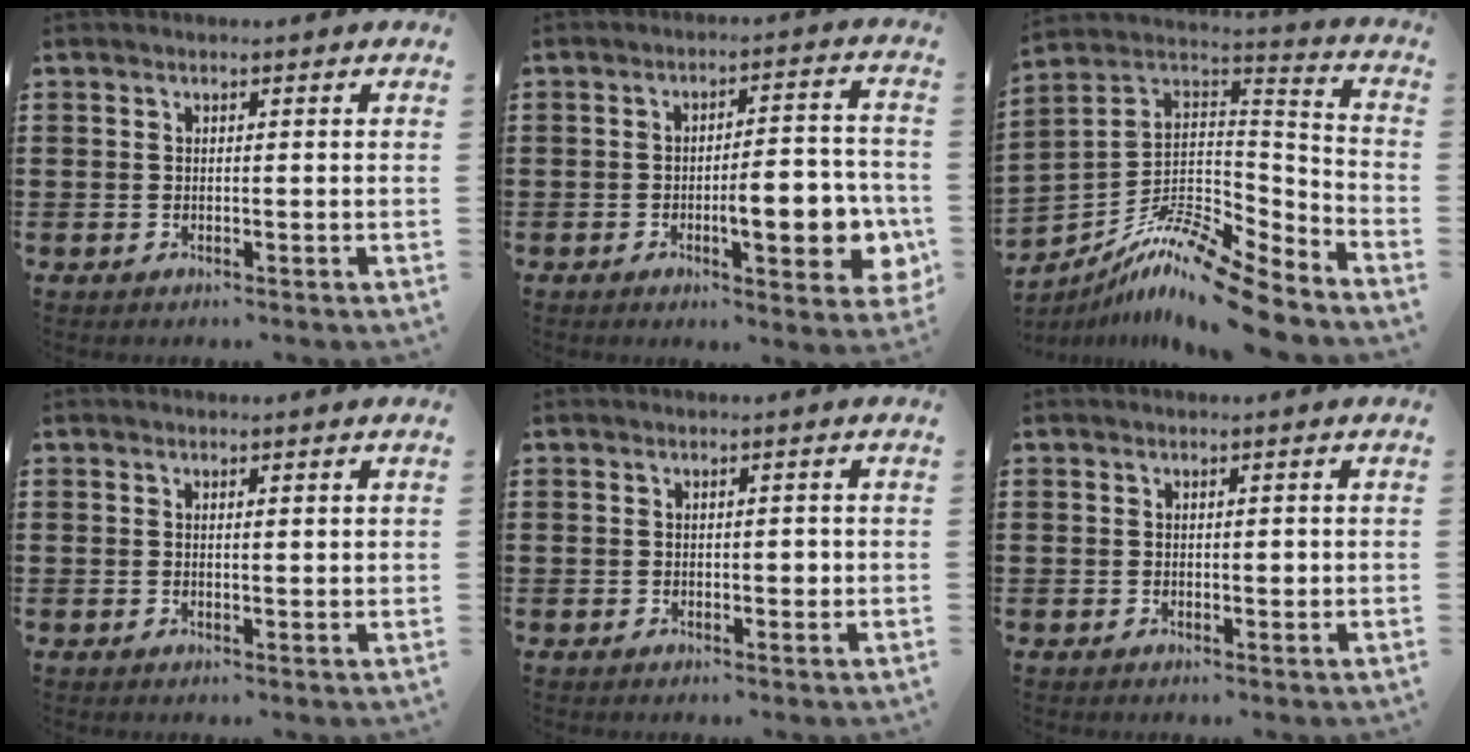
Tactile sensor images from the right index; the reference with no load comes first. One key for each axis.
{"total": 9.3, "fx": -2.3, "fy": 3.0, "fz": 8.5, "tx": -0.113, "ty": -0.006, "tz": -0.038}
{"total": 12.6, "fx": -10.0, "fy": 2.1, "fz": 7.4, "tx": -0.140, "ty": 0.017, "tz": -0.194}
{"total": 0.7, "fx": 0.4, "fy": 0.1, "fz": 0.5, "tx": -0.011, "ty": 0.000, "tz": 0.008}
{"total": 1.2, "fx": 0.0, "fy": 0.6, "fz": 1.0, "tx": -0.017, "ty": 0.004, "tz": -0.001}
{"total": 0.9, "fx": 0.1, "fy": 0.5, "fz": 0.7, "tx": -0.014, "ty": 0.004, "tz": 0.001}